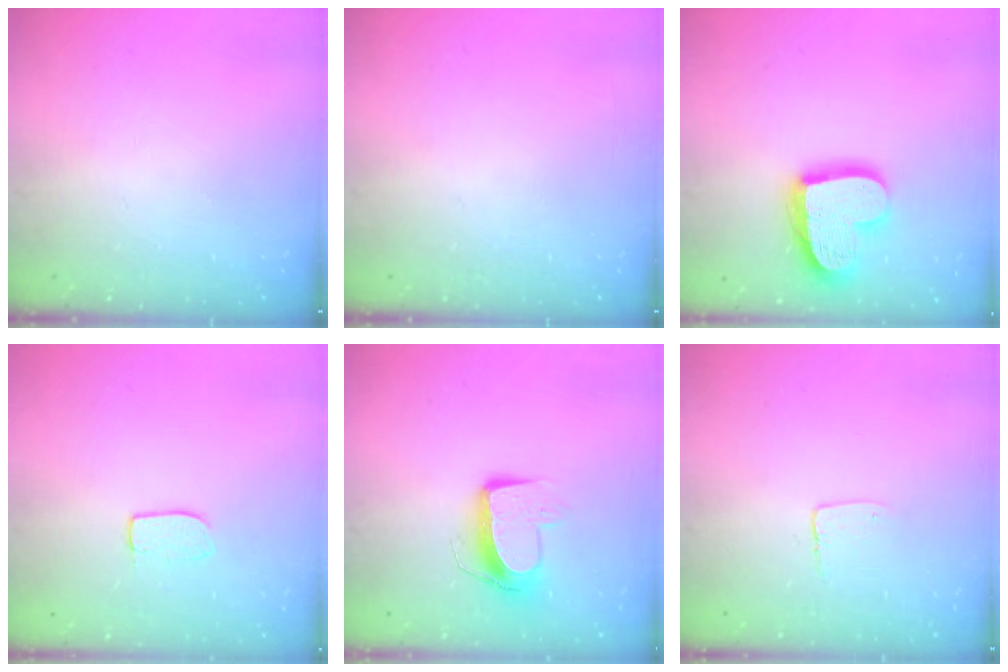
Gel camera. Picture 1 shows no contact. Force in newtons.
{"total": 0.0}
{"total": 18.1, "press": 18.0, "slide": 1.5}
{"total": 5.2, "press": 5.2, "slide": 0.3}
{"total": 10.8, "press": 10.7, "slide": 0.7}
{"total": 3.8, "press": 3.8, "slide": 0.4}